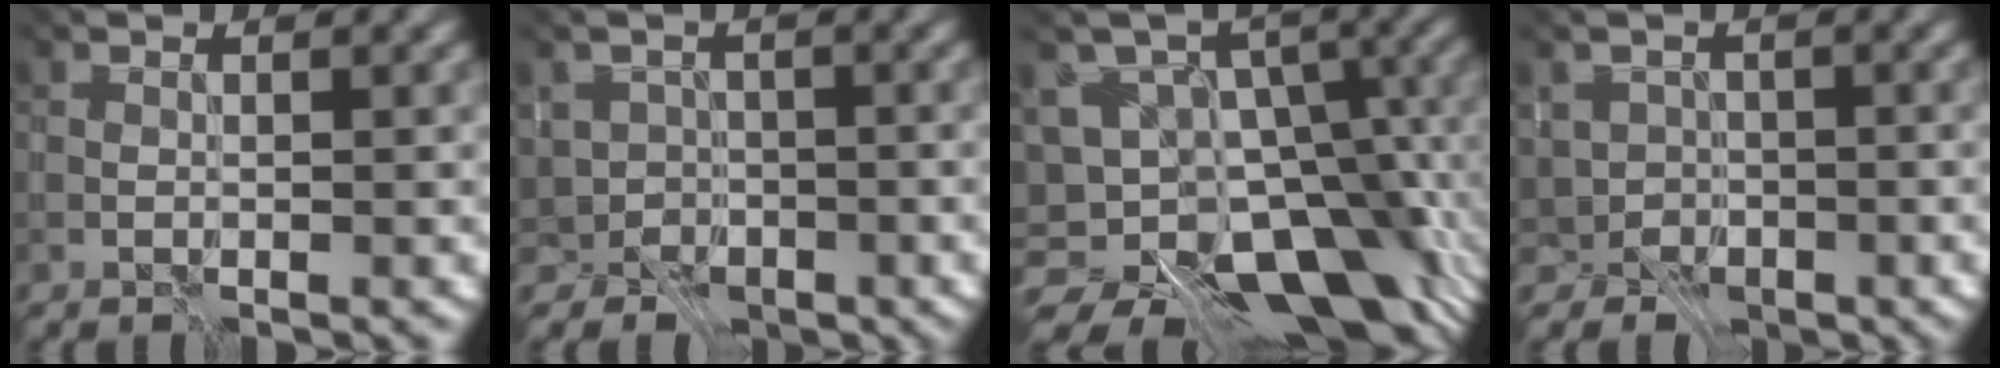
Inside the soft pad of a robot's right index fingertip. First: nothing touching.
{"total": 4.4, "force": [-2.0, 3.9, 0.1], "torque": [0.023, -0.001, -0.039]}
{"total": 14.0, "force": [-8.5, 8.1, 7.7], "torque": [-0.106, 0.011, -0.118]}
{"total": 4.0, "force": [-1.5, 3.7, 0.1], "torque": [0.017, 0.000, -0.029]}